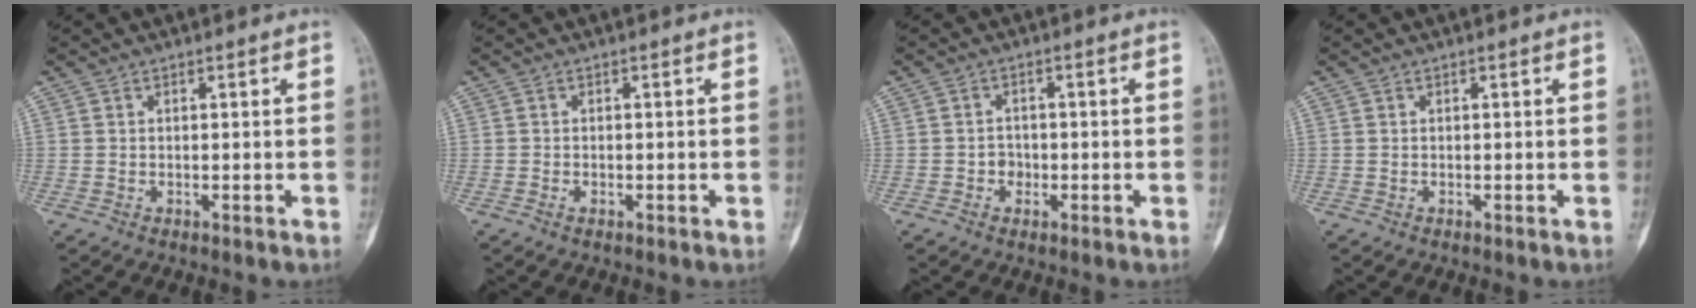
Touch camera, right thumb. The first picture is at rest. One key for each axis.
{"total": 0.8, "fx": -0.4, "fy": 0.5, "fz": 0.5, "tx": -0.012, "ty": 0.001, "tz": -0.006}
{"total": 2.2, "fx": -0.7, "fy": 1.9, "fz": 0.7, "tx": 0.002, "ty": 0.010, "tz": -0.013}
{"total": 0.0}